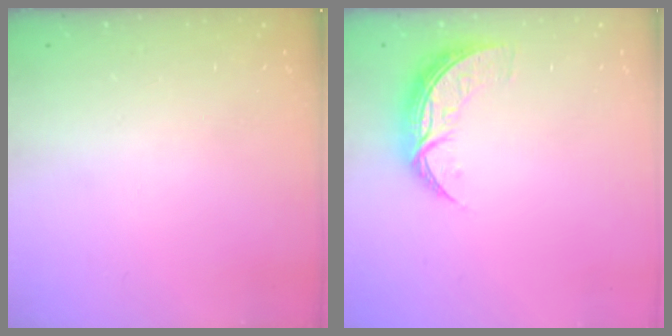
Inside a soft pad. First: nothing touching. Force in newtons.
{"total": 8.4, "press": 8.4, "slide": 0.4}